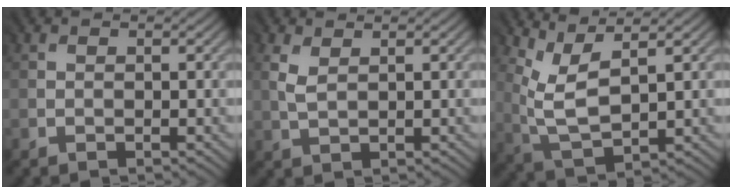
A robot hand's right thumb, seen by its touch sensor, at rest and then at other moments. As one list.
[{"total": 1.2, "force": [1.0, 0.4, 0.6], "torque": [-0.027, 0.003, 0.026]}, {"total": 5.4, "force": [3.2, 1.5, 4.1], "torque": [-0.102, -0.001, 0.074]}]